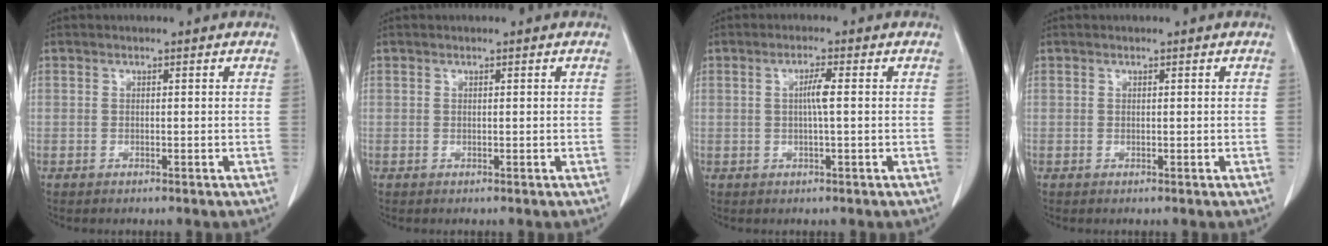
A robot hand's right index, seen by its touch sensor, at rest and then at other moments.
{"total": 0.0}
{"total": 2.5, "force": [0.1, 0.0, 2.5], "torque": [-0.048, 0.002, 0.002]}
{"total": 0.0}